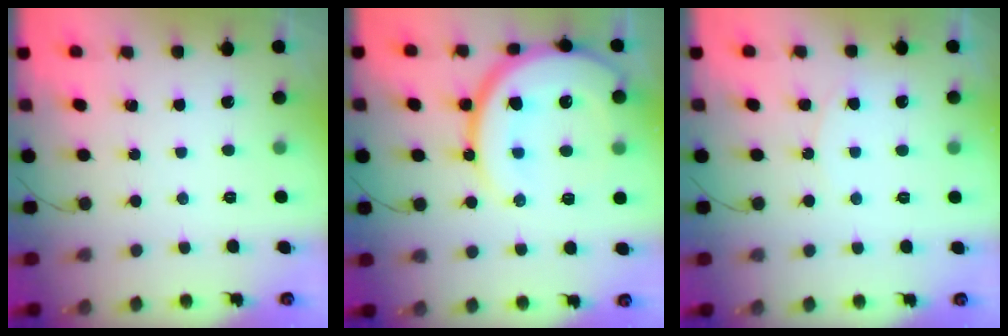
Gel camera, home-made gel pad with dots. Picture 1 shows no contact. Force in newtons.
{"total": 21.6, "press": 21.5, "slide": 2.5}
{"total": 4.2, "press": 4.2, "slide": 0.4}